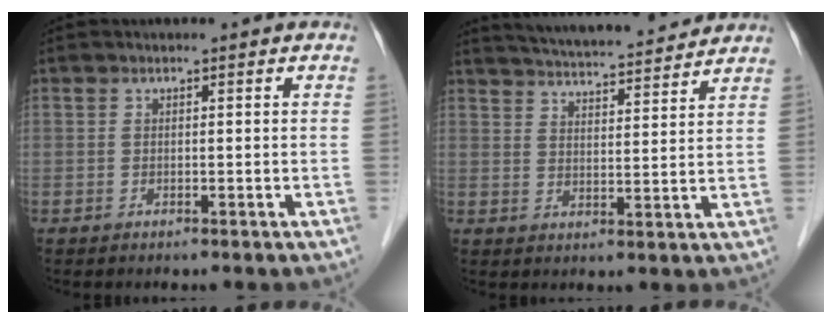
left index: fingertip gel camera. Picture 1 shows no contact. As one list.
[{"total": 13.9, "force": [13.0, 1.1, 4.8], "torque": [-0.083, 0.011, 0.188]}]